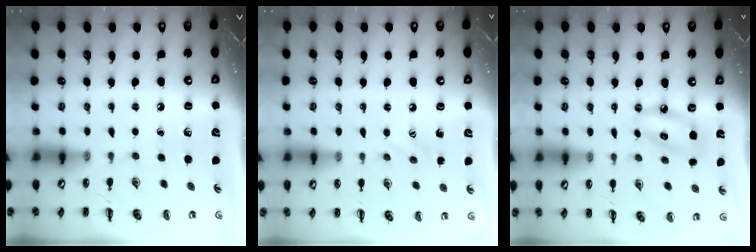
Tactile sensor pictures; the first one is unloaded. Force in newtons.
{"total": 4.9, "press": 4.7, "slide": 1.2}
{"total": 8.2, "press": 7.9, "slide": 2.1}